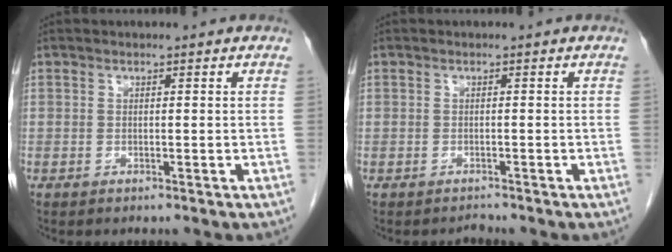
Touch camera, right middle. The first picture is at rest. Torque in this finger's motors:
{"motor_torque": [-1.02, 0.11, -0.35, -0.08]}